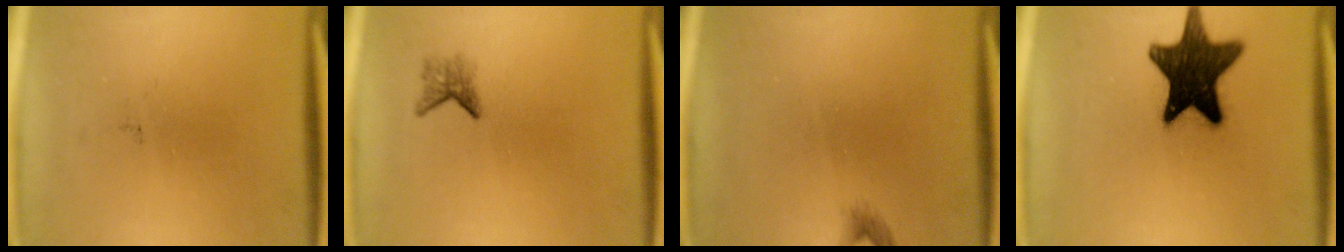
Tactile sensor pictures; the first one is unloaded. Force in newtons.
{"total": 1.6}
{"total": 0.9}
{"total": 16.2}